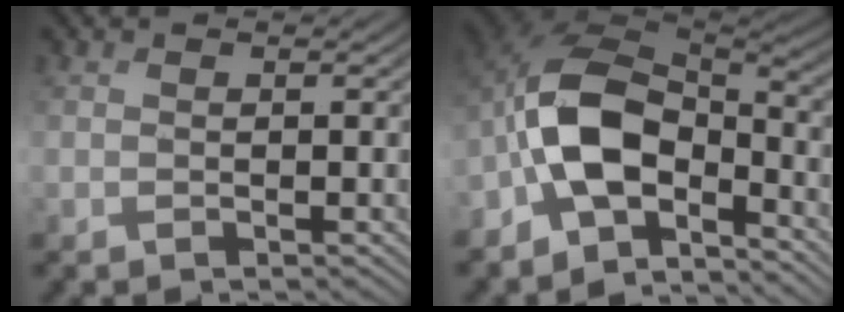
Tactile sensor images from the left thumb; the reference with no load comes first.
{"total": 12.1, "force": [-4.6, 6.8, 8.9], "torque": [-0.178, -0.003, -0.102]}